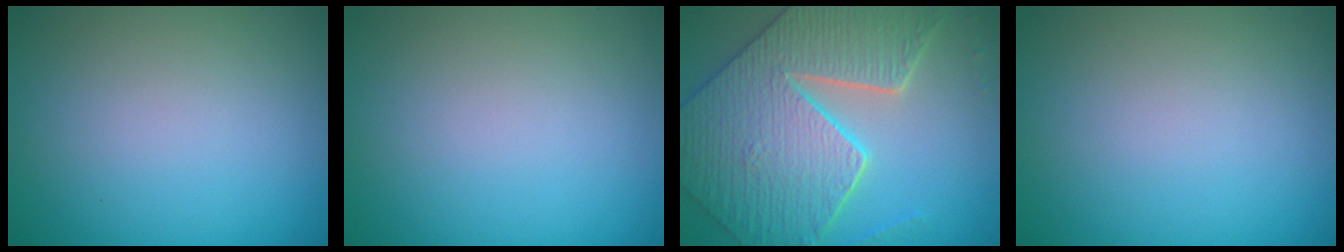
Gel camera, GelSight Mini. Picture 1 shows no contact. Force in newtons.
{"total": 0.0}
{"total": 8.2, "press": 6.8, "slide": 4.5}
{"total": 0.0}